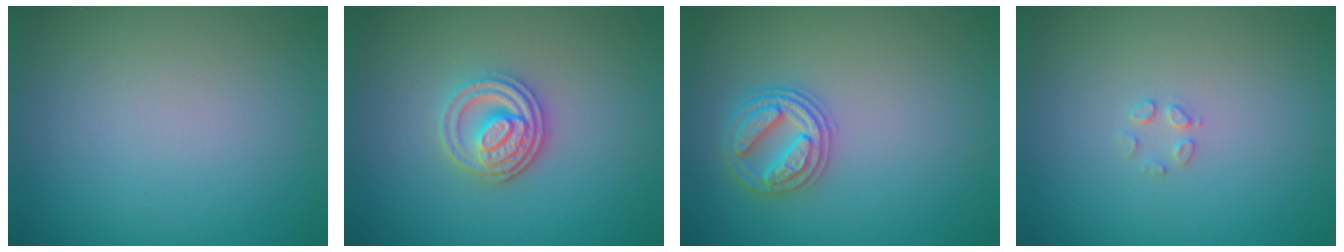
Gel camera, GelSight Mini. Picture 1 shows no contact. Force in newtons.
{"total": 3.6, "press": 3.0, "slide": 1.9}
{"total": 2.9, "press": 2.9, "slide": 0.4}
{"total": 1.0, "press": 1.0, "slide": 0.1}